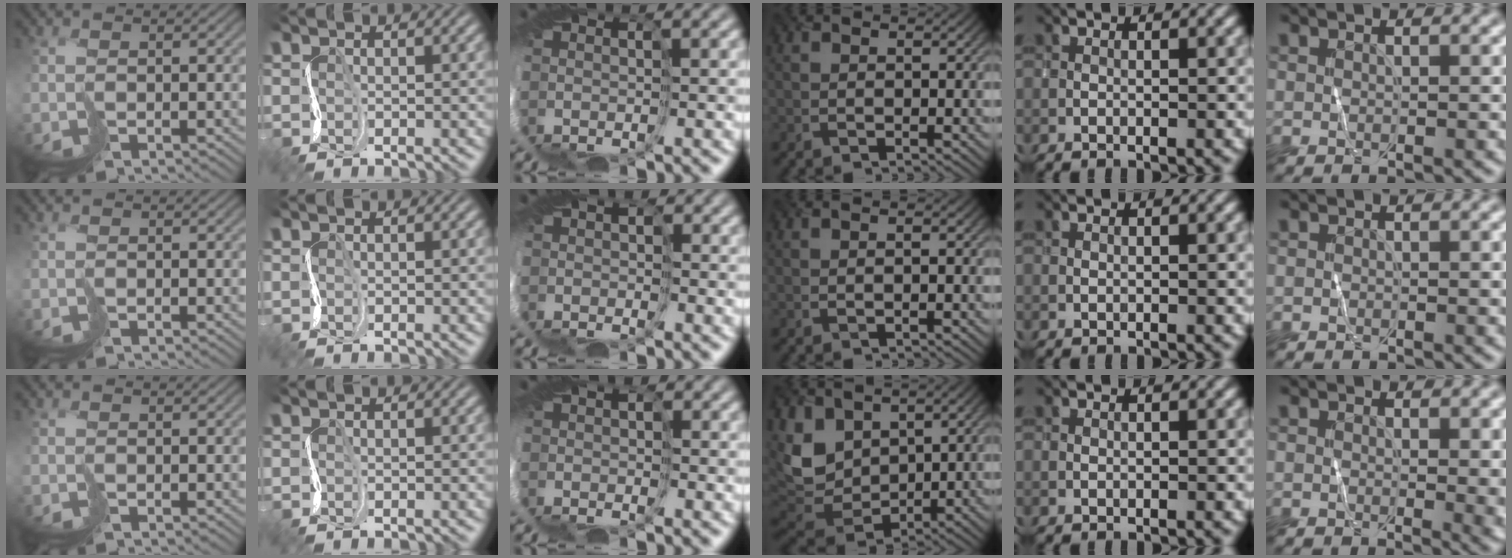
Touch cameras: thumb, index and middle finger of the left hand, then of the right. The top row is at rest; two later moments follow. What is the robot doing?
{"motion": "cut", "object": "tape"}